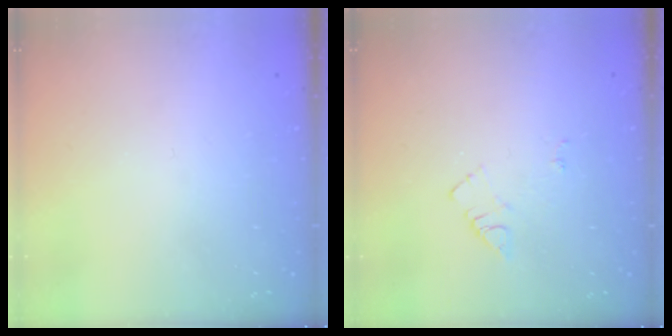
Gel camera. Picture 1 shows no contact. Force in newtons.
{"total": 6.2, "press": 6.2, "slide": 0.8}